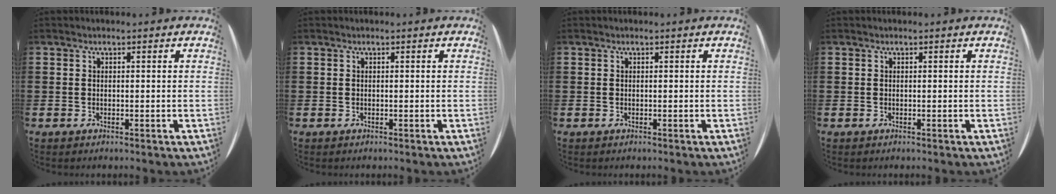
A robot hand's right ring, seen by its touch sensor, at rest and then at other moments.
{"total": 0.0}
{"total": 0.0}
{"total": 0.0}